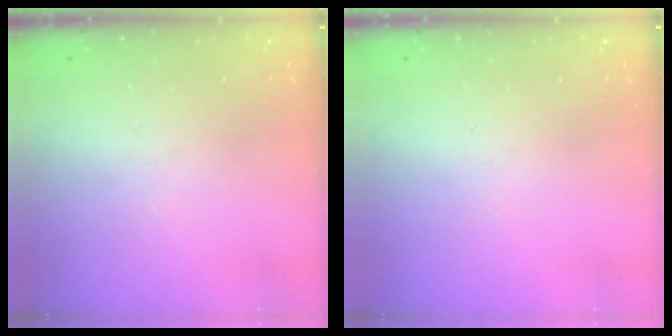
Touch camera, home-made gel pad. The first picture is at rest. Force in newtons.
{"total": 0.0}